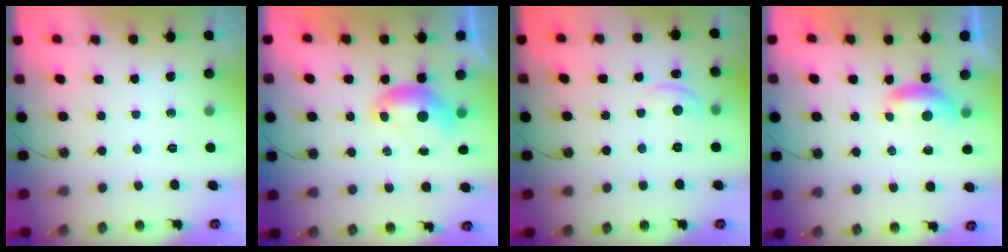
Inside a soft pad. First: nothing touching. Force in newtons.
{"total": 0.0}
{"total": 0.8, "press": 0.5, "slide": 0.7}
{"total": 0.6, "press": 0.1, "slide": 0.5}